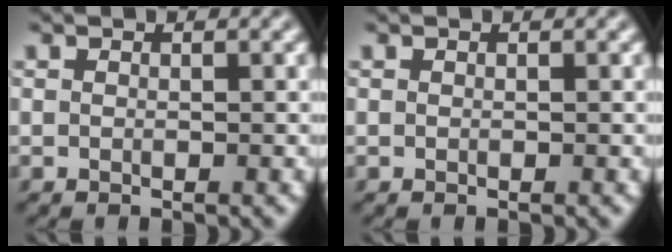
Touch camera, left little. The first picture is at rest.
{"total": 0.0}